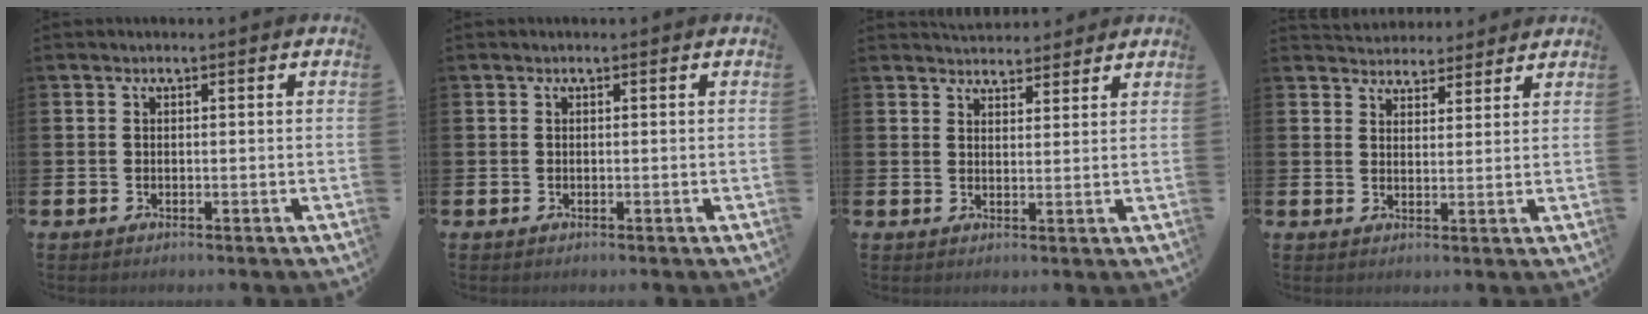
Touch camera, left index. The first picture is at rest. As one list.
[{"total": 0.0}, {"total": 3.8, "force": [3.7, 0.9, -0.2], "torque": [0.009, -0.020, 0.066]}, {"total": 3.9, "force": [3.8, 1.1, -0.4], "torque": [0.001, -0.021, 0.068]}]